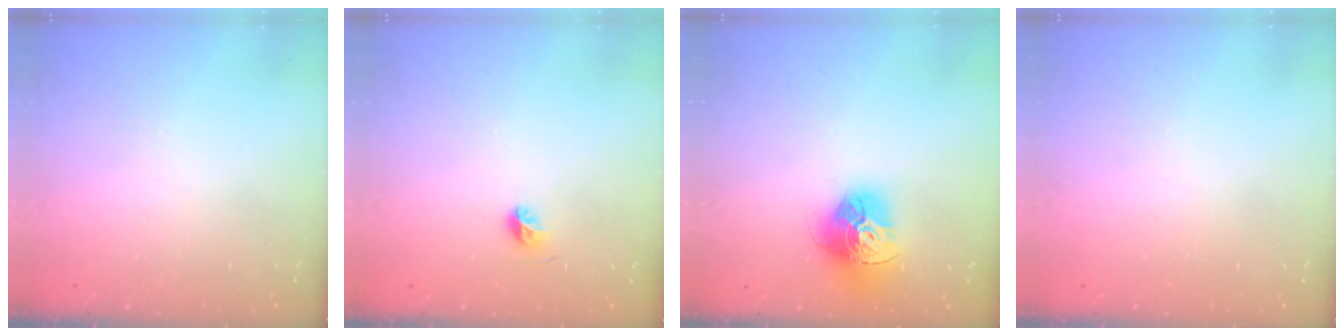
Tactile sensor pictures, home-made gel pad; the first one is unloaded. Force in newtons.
{"total": 5.3, "press": 5.2, "slide": 1.0}
{"total": 15.7, "press": 15.6, "slide": 1.7}
{"total": 0.7, "press": 0.7, "slide": 0.3}